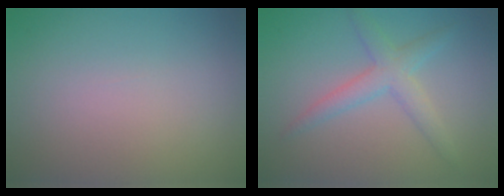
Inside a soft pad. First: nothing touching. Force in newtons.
{"total": 2.9, "press": 2.9, "slide": 0.1}